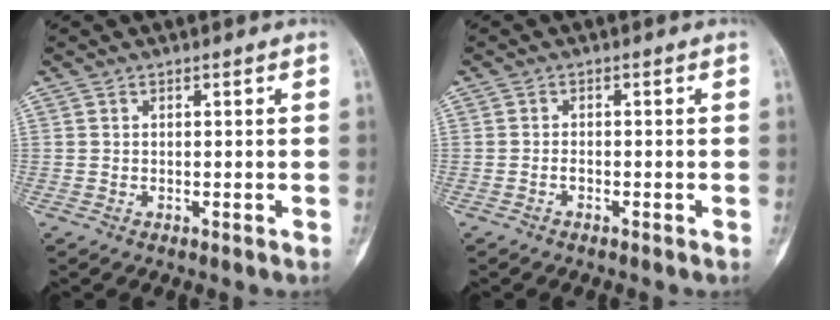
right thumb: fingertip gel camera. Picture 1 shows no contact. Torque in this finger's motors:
{"motor_torque": [-0.52, 0.20, 0.01, -0.05, -0.04]}